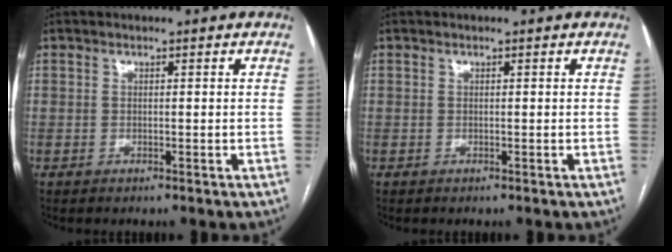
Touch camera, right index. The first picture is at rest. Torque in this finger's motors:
{"motor_torque": [0.00, 0.00, 0.00, 0.00]}